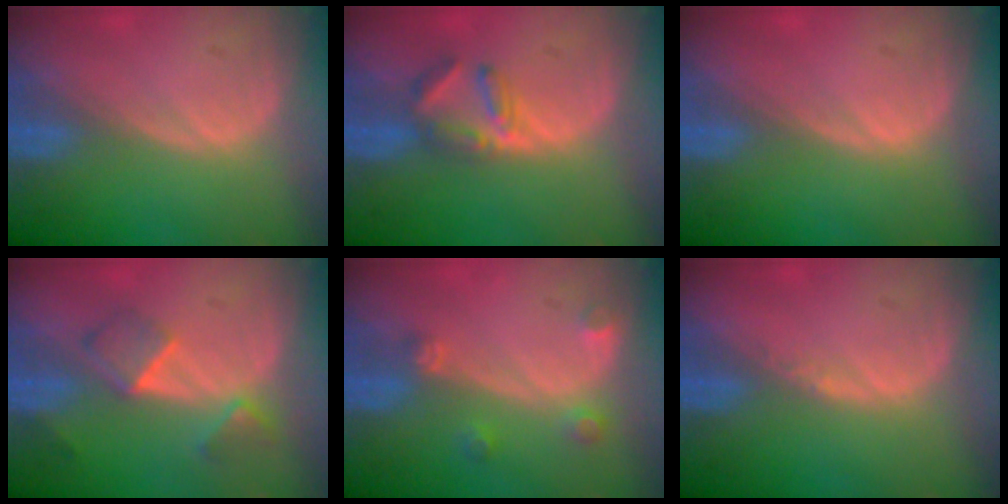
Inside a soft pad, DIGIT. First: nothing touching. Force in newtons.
{"total": 4.1, "press": 3.9, "slide": 1.1}
{"total": 0.0}
{"total": 5.6, "press": 4.9, "slide": 2.7}
{"total": 2.7, "press": 2.6, "slide": 0.4}
{"total": 0.6, "press": 0.5, "slide": 0.4}